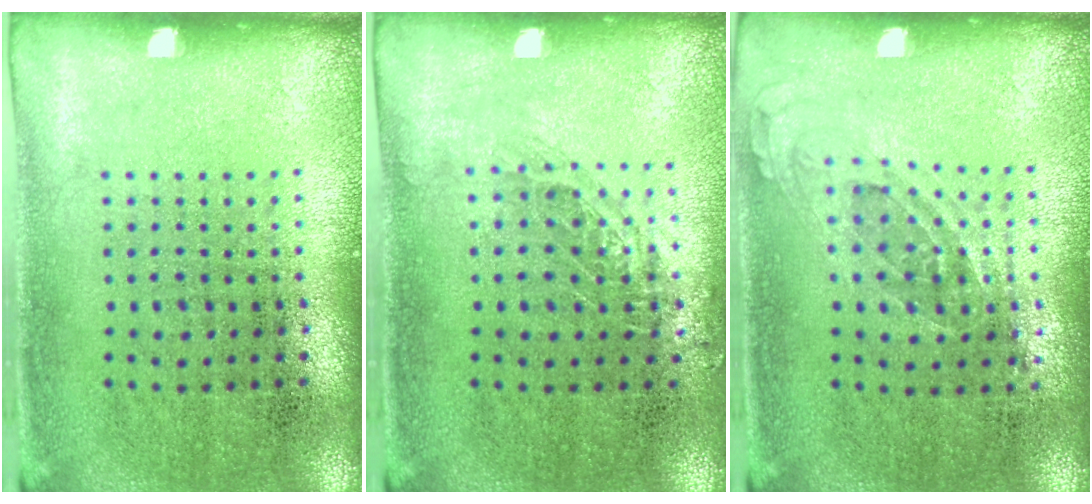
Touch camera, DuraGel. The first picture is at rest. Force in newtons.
{"total": 0.8, "press": 0.8, "slide": 0.2}
{"total": 0.7, "press": 0.7, "slide": 0.3}